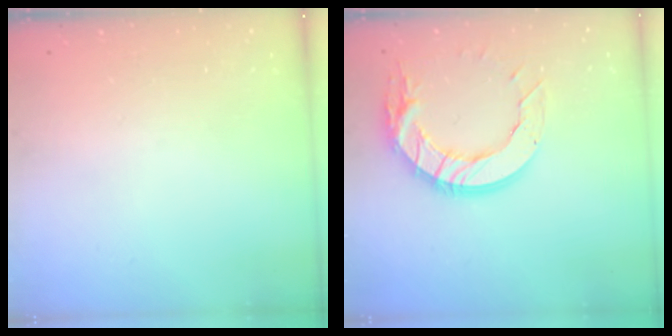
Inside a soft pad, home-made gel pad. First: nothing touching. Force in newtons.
{"total": 15.4, "press": 15.3, "slide": 1.5}